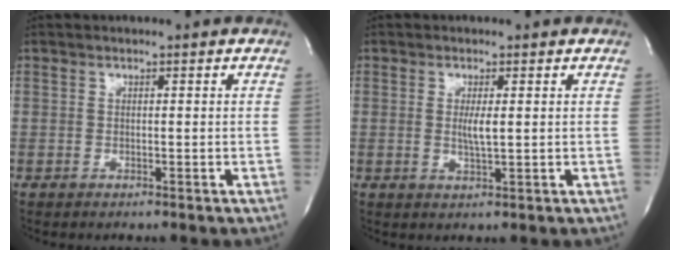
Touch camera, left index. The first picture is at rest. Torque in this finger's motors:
{"motor_torque": [0.32, -0.01, 0.02, 0.05]}